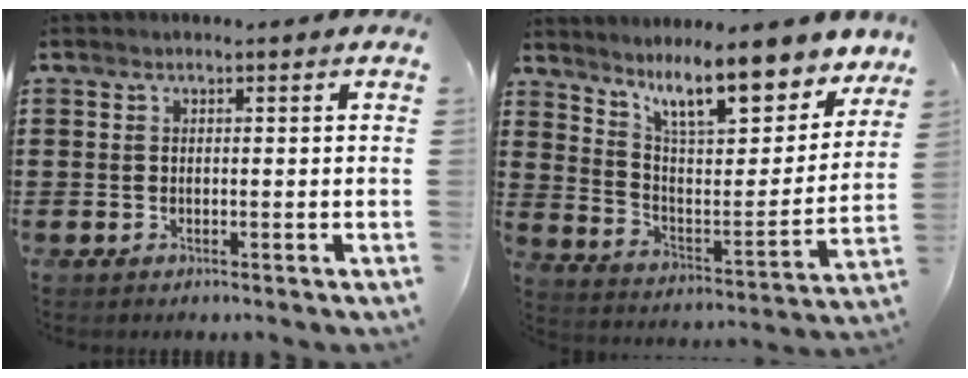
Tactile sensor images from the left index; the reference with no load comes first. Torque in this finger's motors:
{"motor_torque": [2.14, 0.00, 0.65, 0.21]}